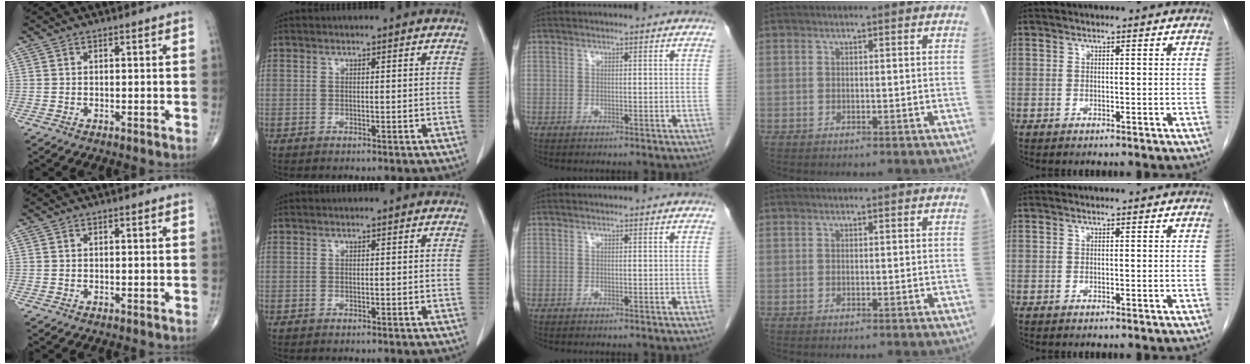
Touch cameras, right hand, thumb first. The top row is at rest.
{}